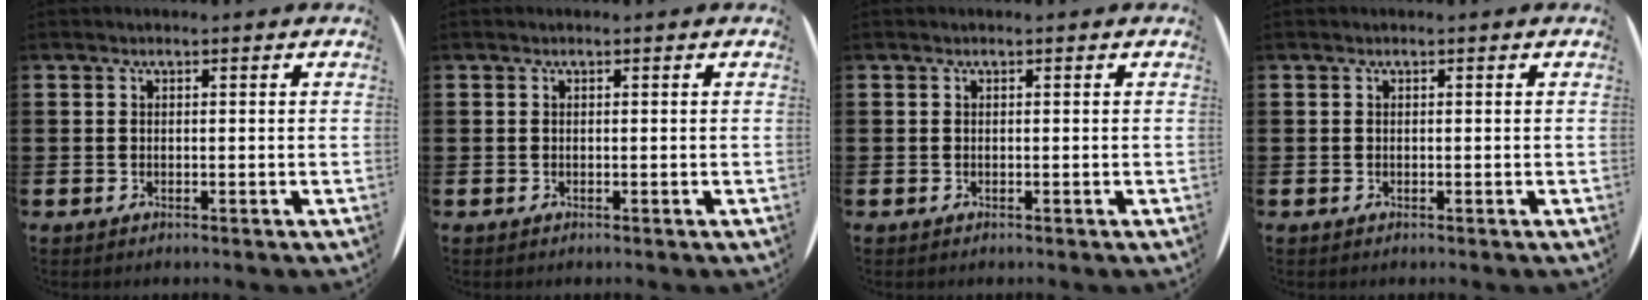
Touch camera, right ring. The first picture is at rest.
{"total": 0.0}
{"total": 0.0}
{"total": 0.0}